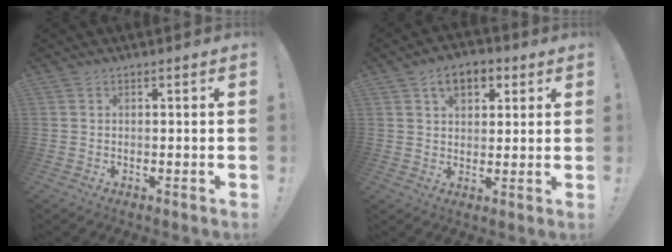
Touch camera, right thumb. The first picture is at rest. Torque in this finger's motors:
{"motor_torque": [-0.05, 0.72, 0.54, 0.24, 0.00]}